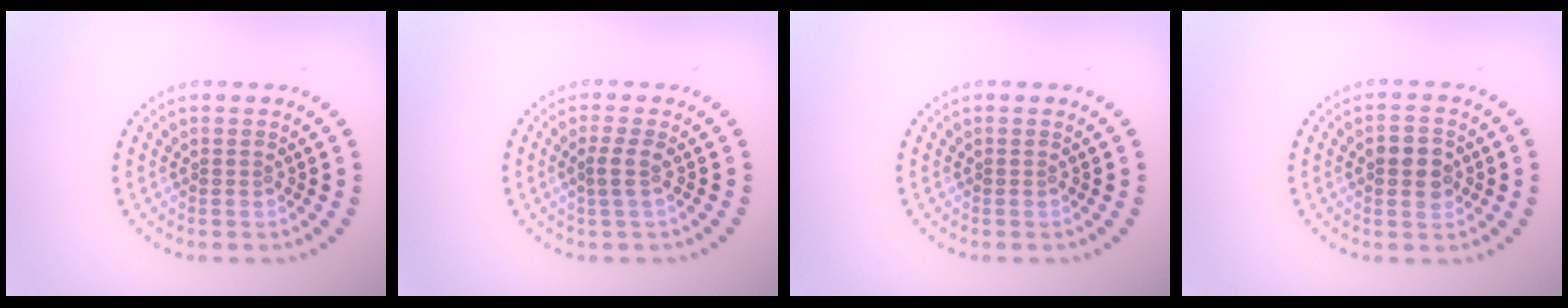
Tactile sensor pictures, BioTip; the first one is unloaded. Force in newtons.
{"total": 1.1, "press": 0.8, "slide": 0.8}
{"total": 0.0}
{"total": 3.0, "press": 3.0, "slide": 0.2}